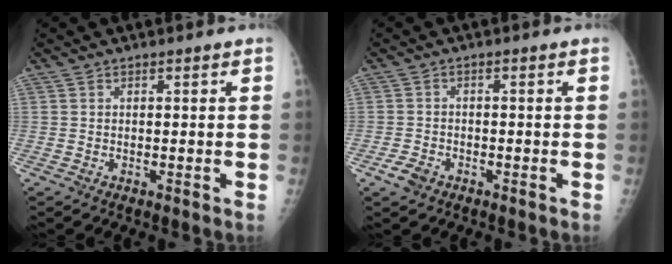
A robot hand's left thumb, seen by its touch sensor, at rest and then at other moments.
{"total": 2.9, "force": [-1.8, 1.8, 1.3], "torque": [-0.023, 0.008, -0.030]}